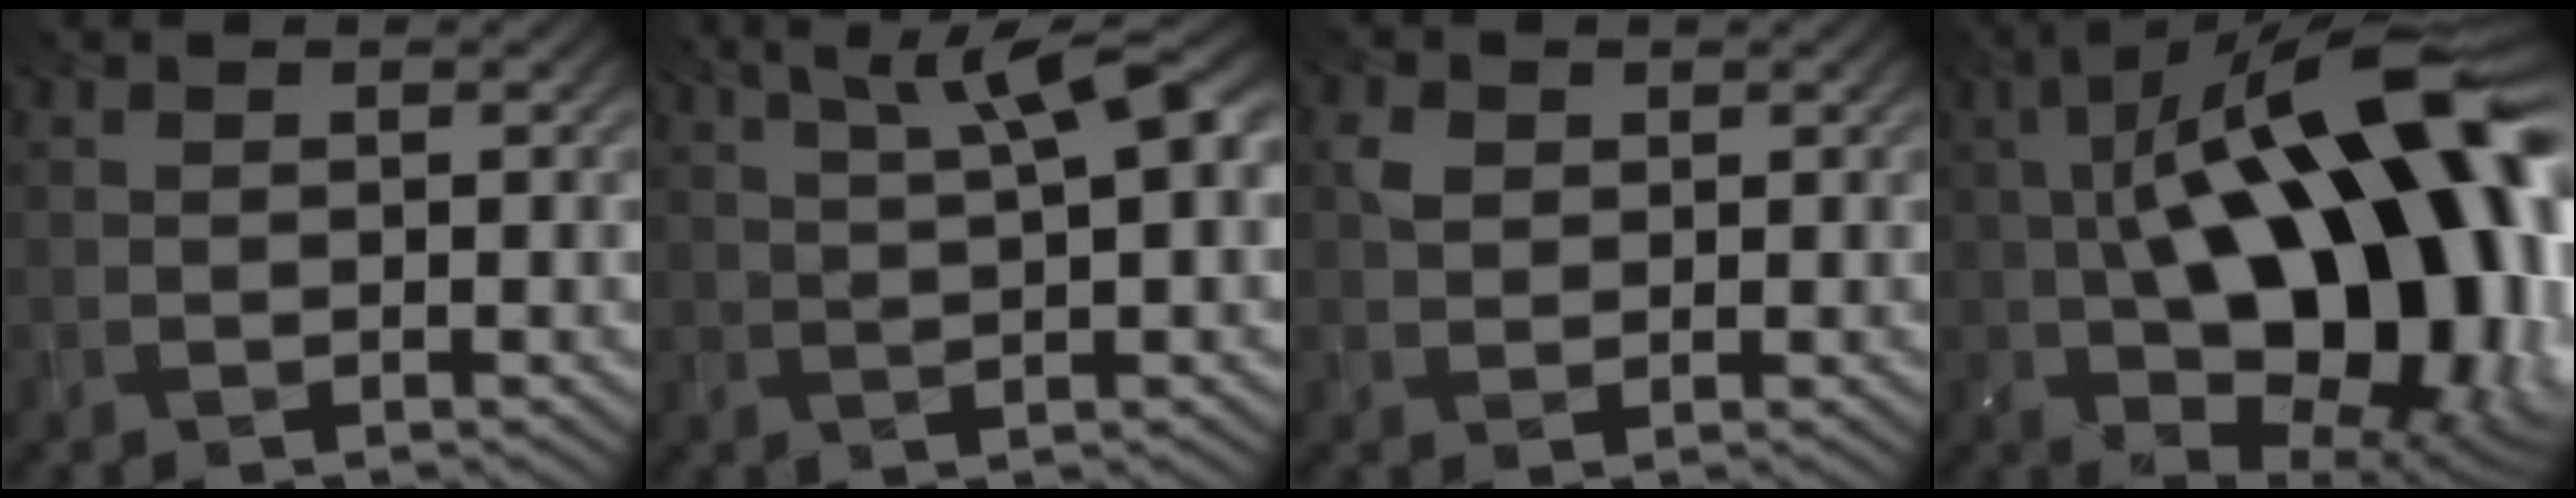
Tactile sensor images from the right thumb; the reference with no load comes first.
{"total": 7.4, "force": [3.1, 1.2, 6.5], "torque": [-0.111, 0.022, 0.059]}
{"total": 1.9, "force": [0.7, 1.4, 1.0], "torque": [-0.024, 0.004, 0.012]}
{"total": 21.0, "force": [0.7, 10.2, 18.4], "torque": [-0.281, 0.026, -0.011]}